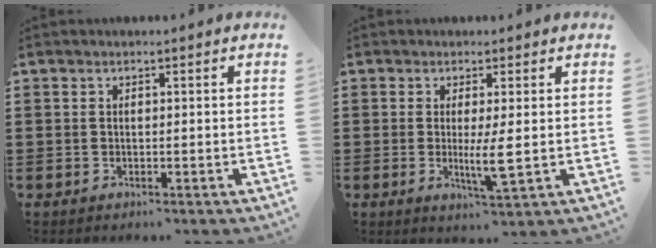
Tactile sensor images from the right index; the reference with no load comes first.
{"total": 4.5, "force": [-0.2, 0.2, 4.5], "torque": [-0.071, -0.012, -0.006]}